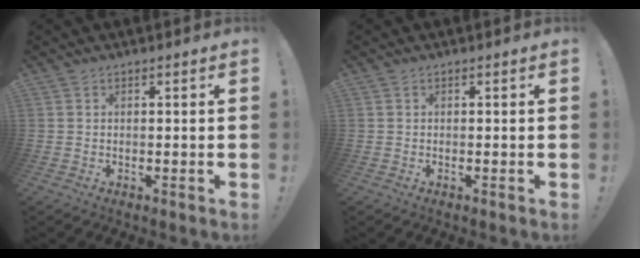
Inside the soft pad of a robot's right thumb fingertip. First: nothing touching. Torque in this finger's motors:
{"motor_torque": [0.12, -0.19, -0.16, 0.15, 0.02]}